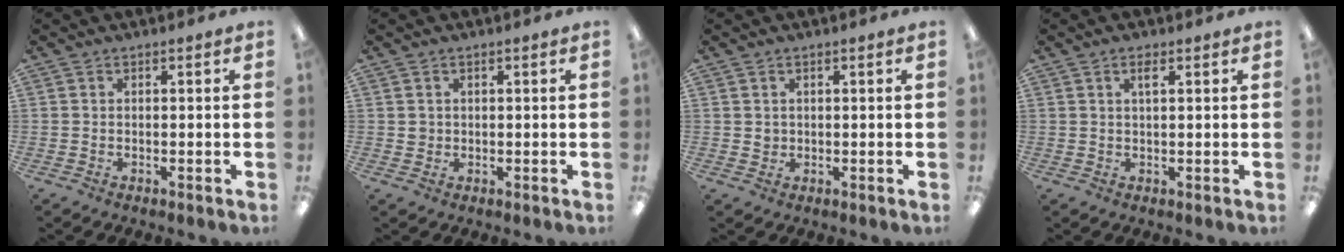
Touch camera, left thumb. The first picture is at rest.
{"total": 1.4, "force": [0.5, 1.3, 0.3], "torque": [-0.007, 0.005, 0.009]}
{"total": 1.4, "force": [0.6, 1.3, 0.3], "torque": [-0.007, 0.004, 0.010]}
{"total": 2.3, "force": [1.1, 0.7, 1.8], "torque": [-0.031, 0.001, 0.017]}